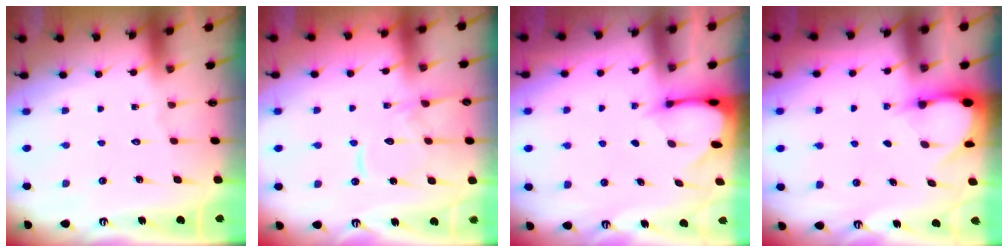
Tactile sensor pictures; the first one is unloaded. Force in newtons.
{"total": 12.5, "press": 12.5, "slide": 1.4}
{"total": 2.3, "press": 2.3, "slide": 0.3}
{"total": 2.9, "press": 2.9, "slide": 0.3}